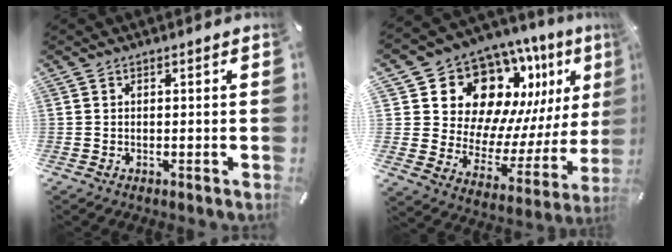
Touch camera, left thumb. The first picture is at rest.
{"total": 17.1, "force": [11.7, 10.8, 6.2], "torque": [-0.094, -0.116, 0.222]}